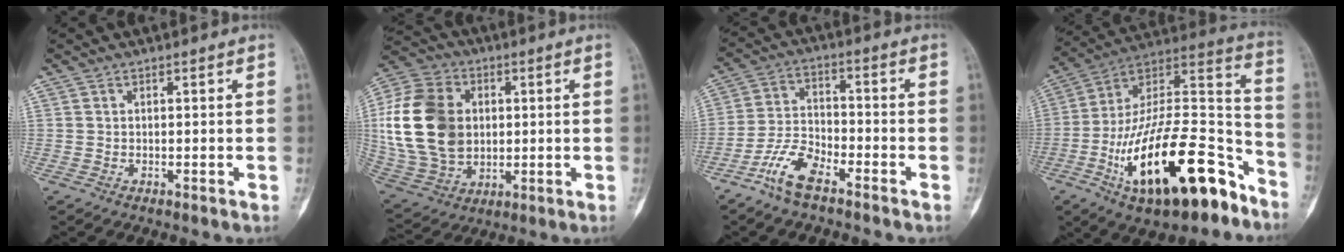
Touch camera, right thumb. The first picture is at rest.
{"total": 20.8, "force": [2.2, 15.4, 13.8], "torque": [-0.263, 0.003, 0.050]}
{"total": 8.4, "force": [-5.7, 3.2, 5.3], "torque": [-0.113, 0.031, -0.117]}
{"total": 30.0, "force": [-14.9, 12.0, 23.1], "torque": [-0.362, 0.082, -0.242]}